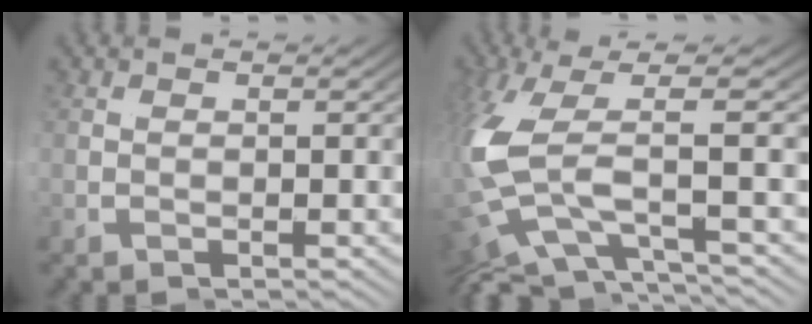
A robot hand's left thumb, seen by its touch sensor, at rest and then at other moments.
{"total": 5.4, "force": [-1.6, -0.6, 5.1], "torque": [-0.155, -0.008, -0.006]}